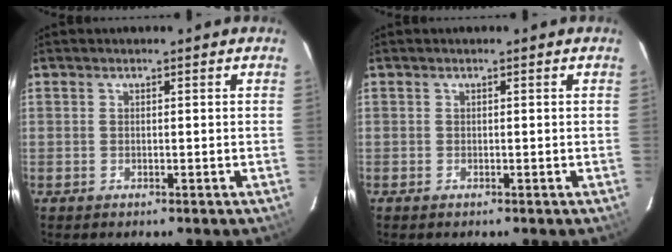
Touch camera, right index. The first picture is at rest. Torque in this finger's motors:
{"motor_torque": [0.05, -0.10, -0.06, 0.00]}